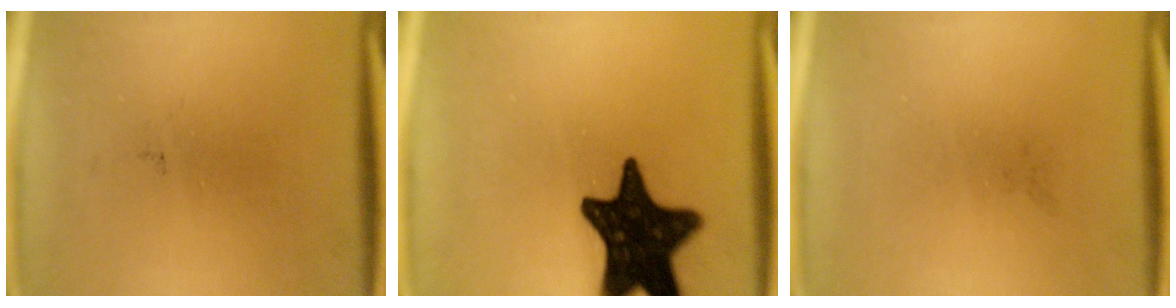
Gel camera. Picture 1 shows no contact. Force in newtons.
{"total": 18.4}
{"total": 0.0}